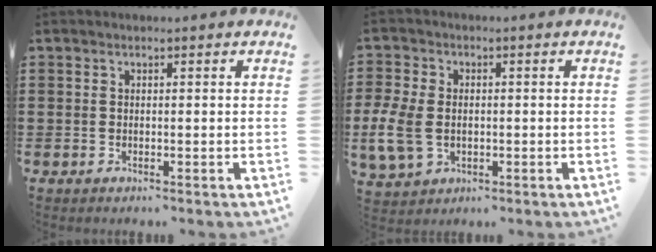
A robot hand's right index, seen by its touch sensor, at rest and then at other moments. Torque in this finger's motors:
{"motor_torque": [1.67, 0.47, 0.71, 0.17]}